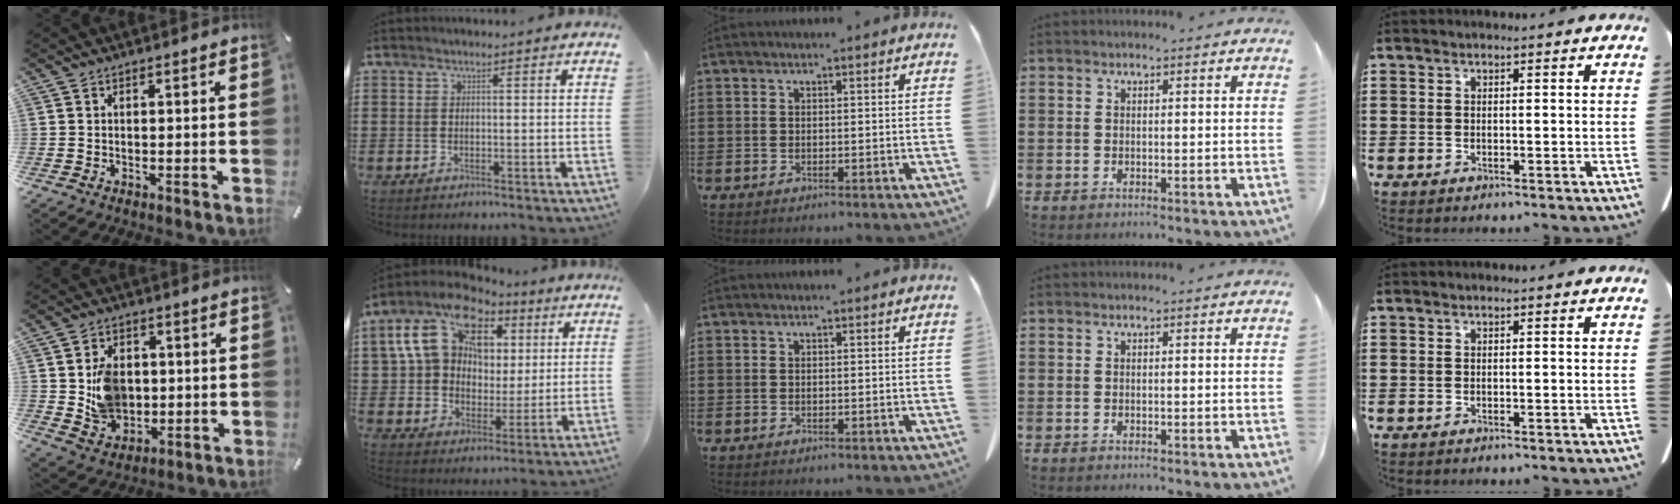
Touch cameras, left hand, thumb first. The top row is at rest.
{"thumb": {"total": 10.3, "force": [0.7, 8.7, 5.5], "torque": [-0.094, 0.011, 0.018]}, "index": {"total": 13.7, "force": [6.0, 10.0, 7.2], "torque": [-0.193, -0.005, 0.109]}}